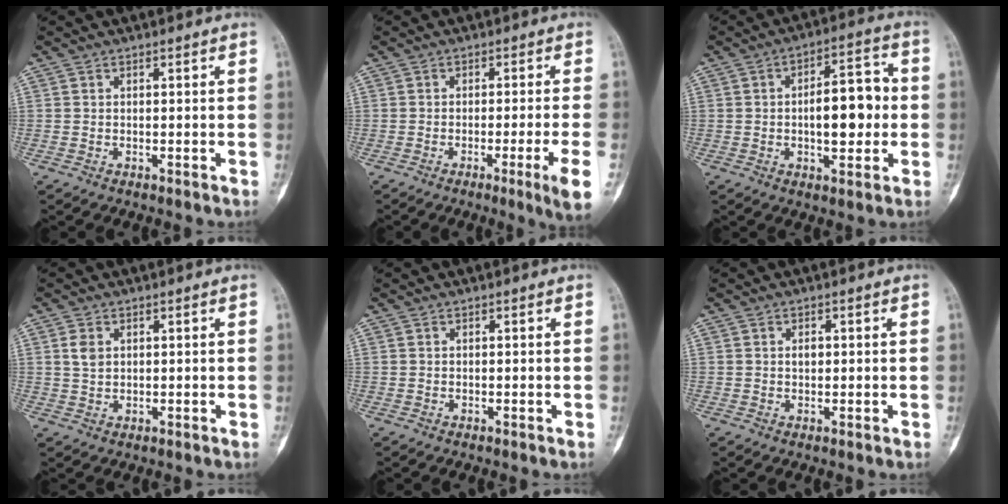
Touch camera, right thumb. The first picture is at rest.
{"total": 6.5, "force": [-2.6, -0.7, 6.0], "torque": [-0.095, -0.009, -0.038]}
{"total": 12.4, "force": [-0.5, 5.8, 11.0], "torque": [-0.139, 0.024, -0.010]}
{"total": 2.8, "force": [0.9, 1.9, 1.9], "torque": [-0.028, -0.002, 0.019]}
{"total": 0.0}
{"total": 1.3, "force": [0.2, 0.9, 0.9], "torque": [-0.011, 0.002, 0.004]}